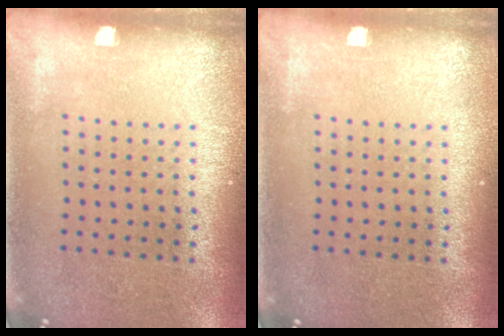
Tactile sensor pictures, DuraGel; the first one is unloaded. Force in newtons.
{"total": 0.0}